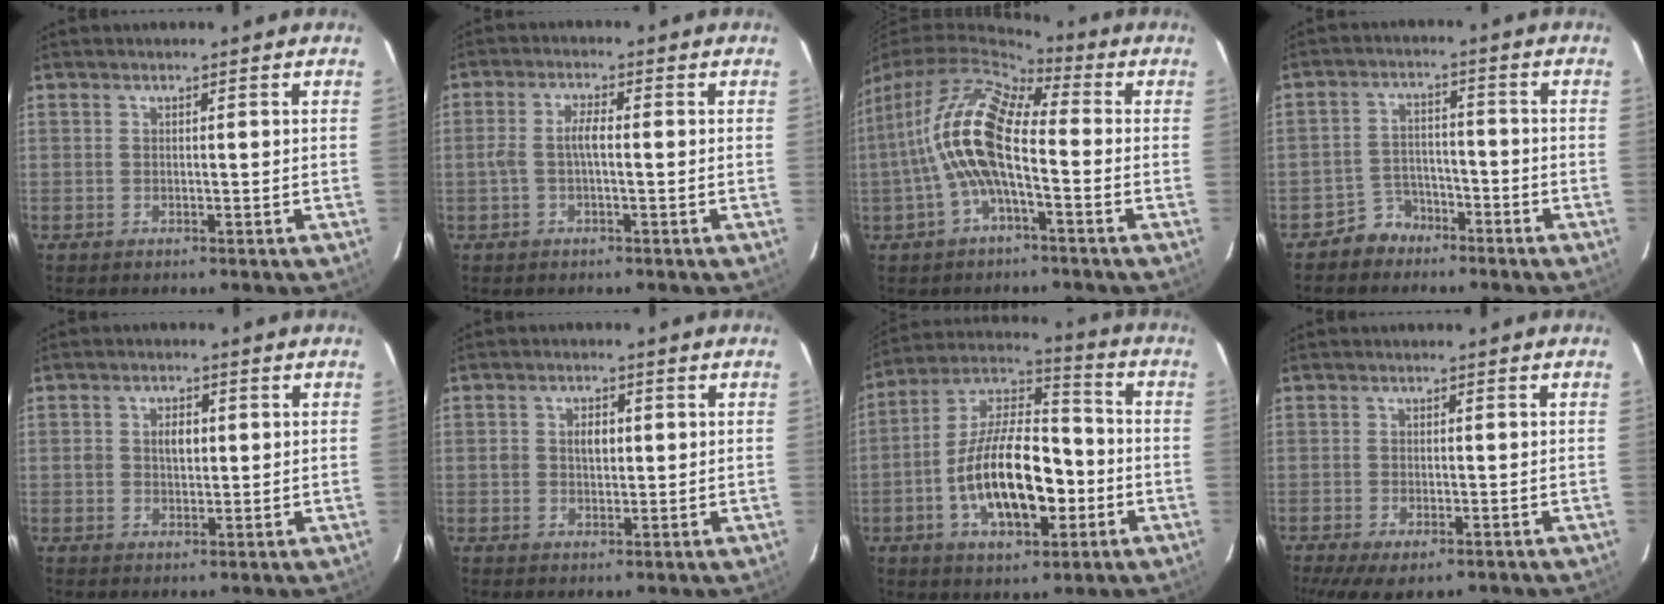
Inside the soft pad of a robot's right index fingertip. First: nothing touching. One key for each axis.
{"total": 3.6, "fx": -0.6, "fy": 1.0, "fz": 3.4, "tx": -0.073, "ty": 0.009, "tz": -0.011}
{"total": 12.4, "fx": -1.5, "fy": 4.2, "fz": 11.5, "tx": -0.224, "ty": 0.012, "tz": -0.031}
{"total": 5.2, "fx": -3.9, "fy": 3.4, "fz": 0.1, "tx": -0.012, "ty": 0.023, "tz": -0.068}
{"total": 3.6, "fx": 0.5, "fy": 2.6, "fz": 2.5, "tx": -0.038, "ty": 0.008, "tz": 0.009}
{"total": 3.4, "fx": 0.4, "fy": 2.5, "fz": 2.2, "tx": -0.035, "ty": 0.008, "tz": 0.007}
{"total": 19.1, "fx": -4.9, "fy": 9.0, "fz": 16.1, "tx": -0.306, "ty": 0.010, "tz": -0.082}
{"total": 7.3, "fx": -4.4, "fy": 2.9, "fz": 5.0, "tx": -0.110, "ty": -0.032, "tz": -0.070}